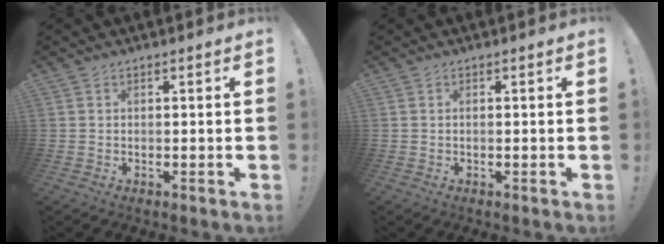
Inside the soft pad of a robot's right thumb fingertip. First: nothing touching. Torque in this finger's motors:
{"motor_torque": [0.49, -0.46, -0.34, -0.12, 0.11]}